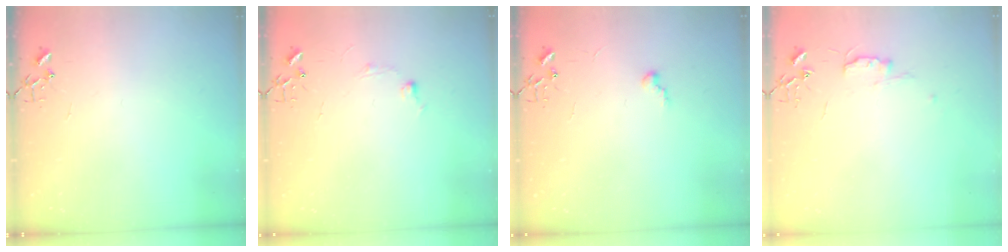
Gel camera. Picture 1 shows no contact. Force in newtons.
{"total": 5.8, "press": 5.7, "slide": 0.7}
{"total": 5.7, "press": 5.7, "slide": 0.5}
{"total": 5.8, "press": 5.7, "slide": 0.7}